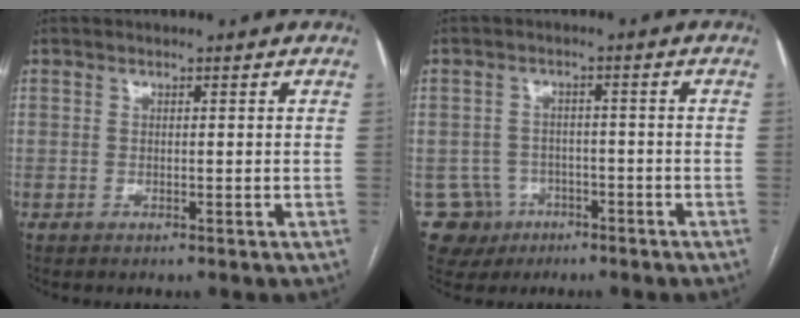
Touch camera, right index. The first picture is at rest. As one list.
[{"total": 6.3, "force": [-2.9, 5.6, 0.2], "torque": [-0.004, 0.010, -0.039]}]